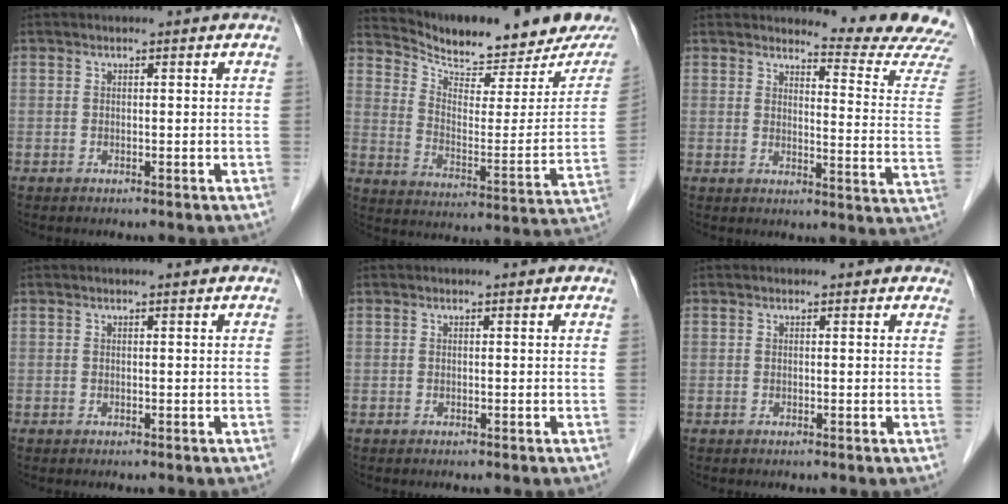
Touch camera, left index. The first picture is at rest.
{"total": 19.1, "force": [17.2, 3.3, 7.5], "torque": [-0.124, -0.045, 0.241]}
{"total": 12.8, "force": [12.7, -1.3, 1.2], "torque": [-0.010, -0.126, 0.128]}
{"total": 0.8, "force": [0.7, -0.1, 0.3], "torque": [-0.010, 0.003, 0.012]}
{"total": 0.7, "force": [0.6, 0.1, 0.1], "torque": [-0.007, 0.003, 0.007]}
{"total": 2.2, "force": [1.9, 0.9, 0.5], "torque": [-0.005, 0.005, 0.010]}